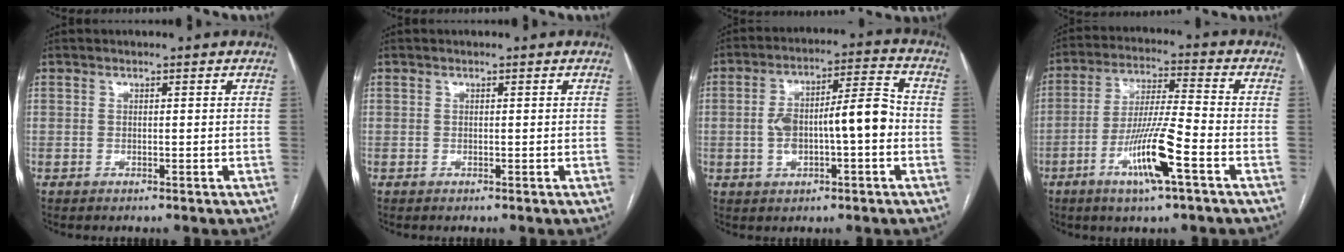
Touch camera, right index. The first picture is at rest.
{"total": 0.0}
{"total": 11.4, "force": [-1.3, 3.2, 10.8], "torque": [-0.190, 0.033, -0.017]}
{"total": 11.4, "force": [-4.9, 0.3, 10.3], "torque": [-0.197, -0.010, -0.093]}